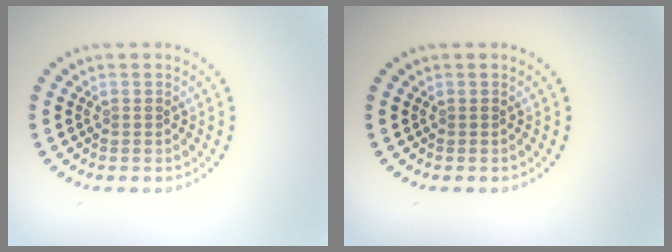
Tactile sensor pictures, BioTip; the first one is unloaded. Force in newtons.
{"total": 0.0}